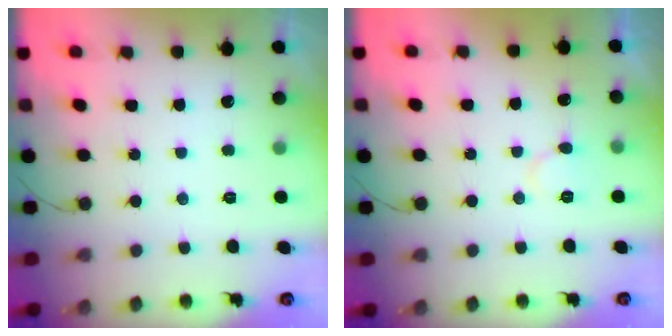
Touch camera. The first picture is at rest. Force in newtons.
{"total": 6.5, "press": 6.5, "slide": 0.7}